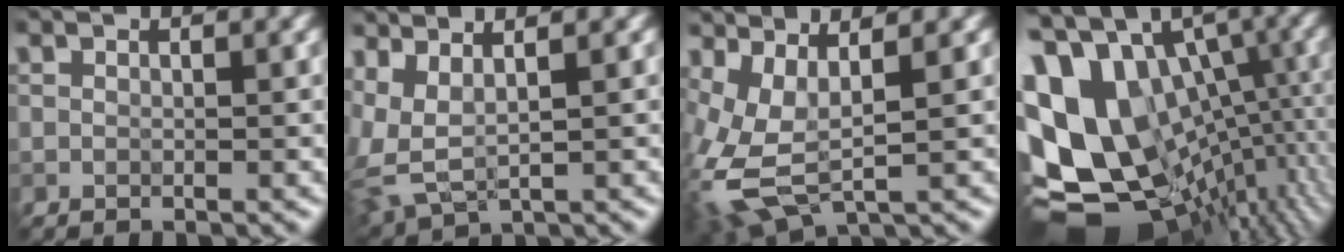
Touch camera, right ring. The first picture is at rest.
{"total": 3.8, "force": [1.5, 1.6, 3.1], "torque": [-0.081, 0.007, 0.050]}
{"total": 6.1, "force": [-1.3, 2.6, 5.3], "torque": [-0.142, -0.004, -0.002]}
{"total": 18.0, "force": [-2.8, 13.1, 12.0], "torque": [-0.197, 0.000, 0.009]}